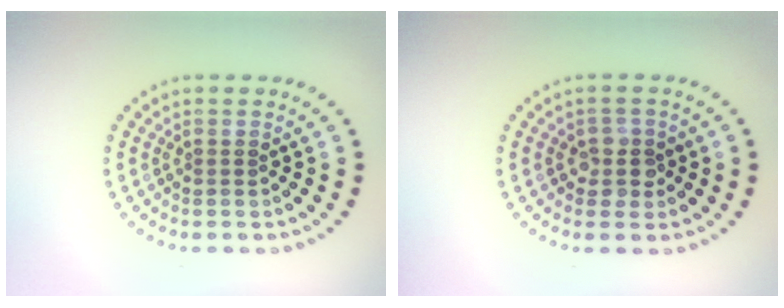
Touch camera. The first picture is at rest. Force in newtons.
{"total": 2.3, "press": 2.1, "slide": 1.0}